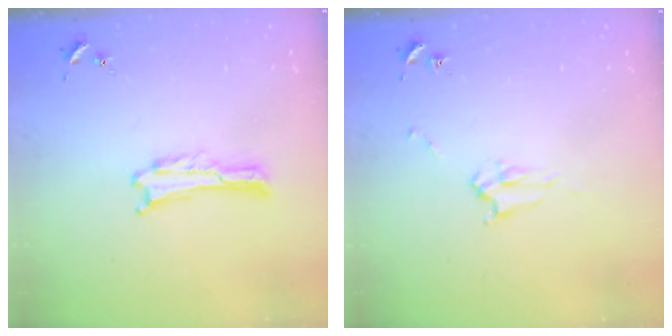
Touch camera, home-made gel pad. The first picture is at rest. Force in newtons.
{"total": 2.3, "press": 2.3, "slide": 0.3}